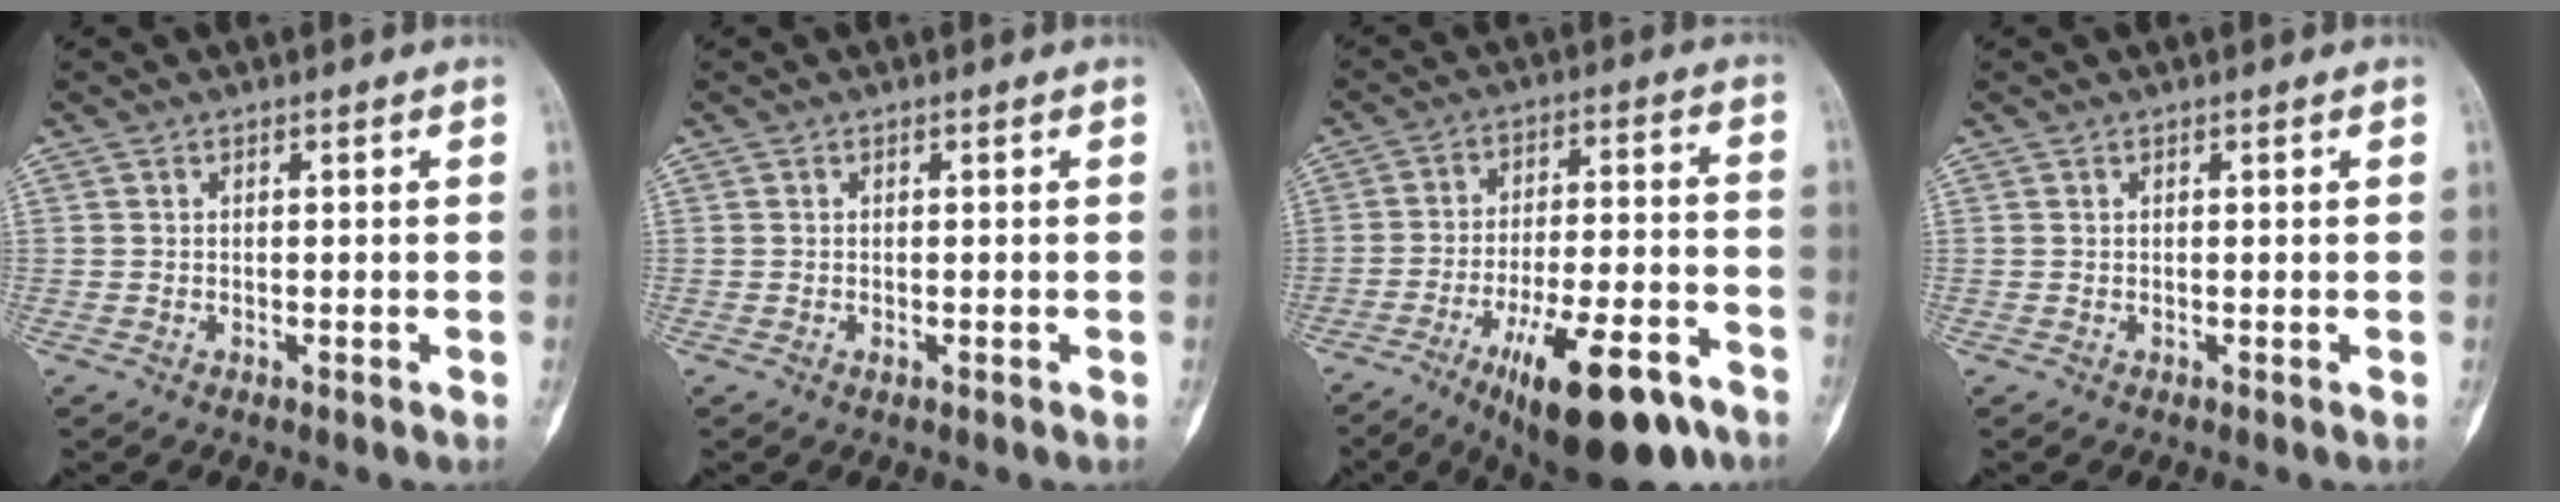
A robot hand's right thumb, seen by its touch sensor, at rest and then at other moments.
{"total": 0.6, "force": [-0.3, 0.4, 0.3], "torque": [0.000, 0.002, -0.006]}
{"total": 20.4, "force": [-12.0, 6.7, 15.1], "torque": [-0.204, 0.061, -0.184]}
{"total": 0.0}